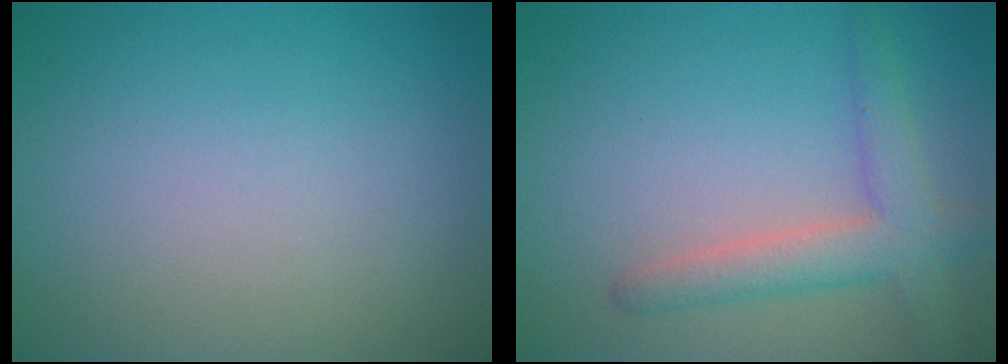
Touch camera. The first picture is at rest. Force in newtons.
{"total": 3.8, "press": 3.8, "slide": 0.2}